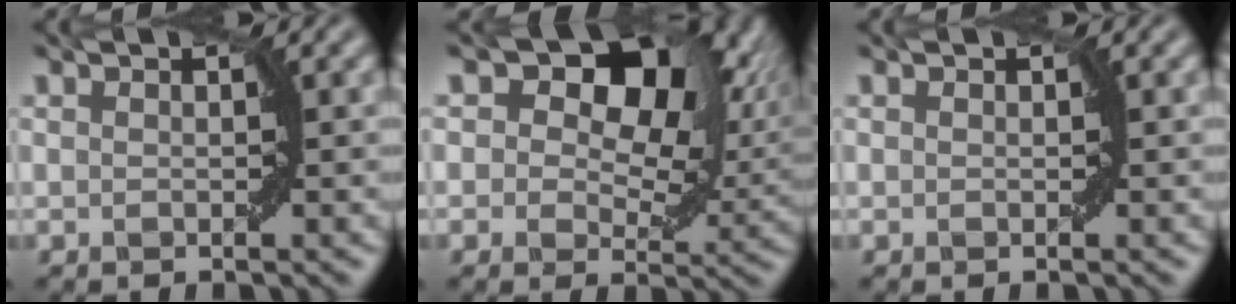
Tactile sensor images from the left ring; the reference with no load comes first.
{"total": 14.0, "force": [5.9, 8.5, 9.5], "torque": [-0.112, 0.021, 0.078]}
{"total": 0.0}